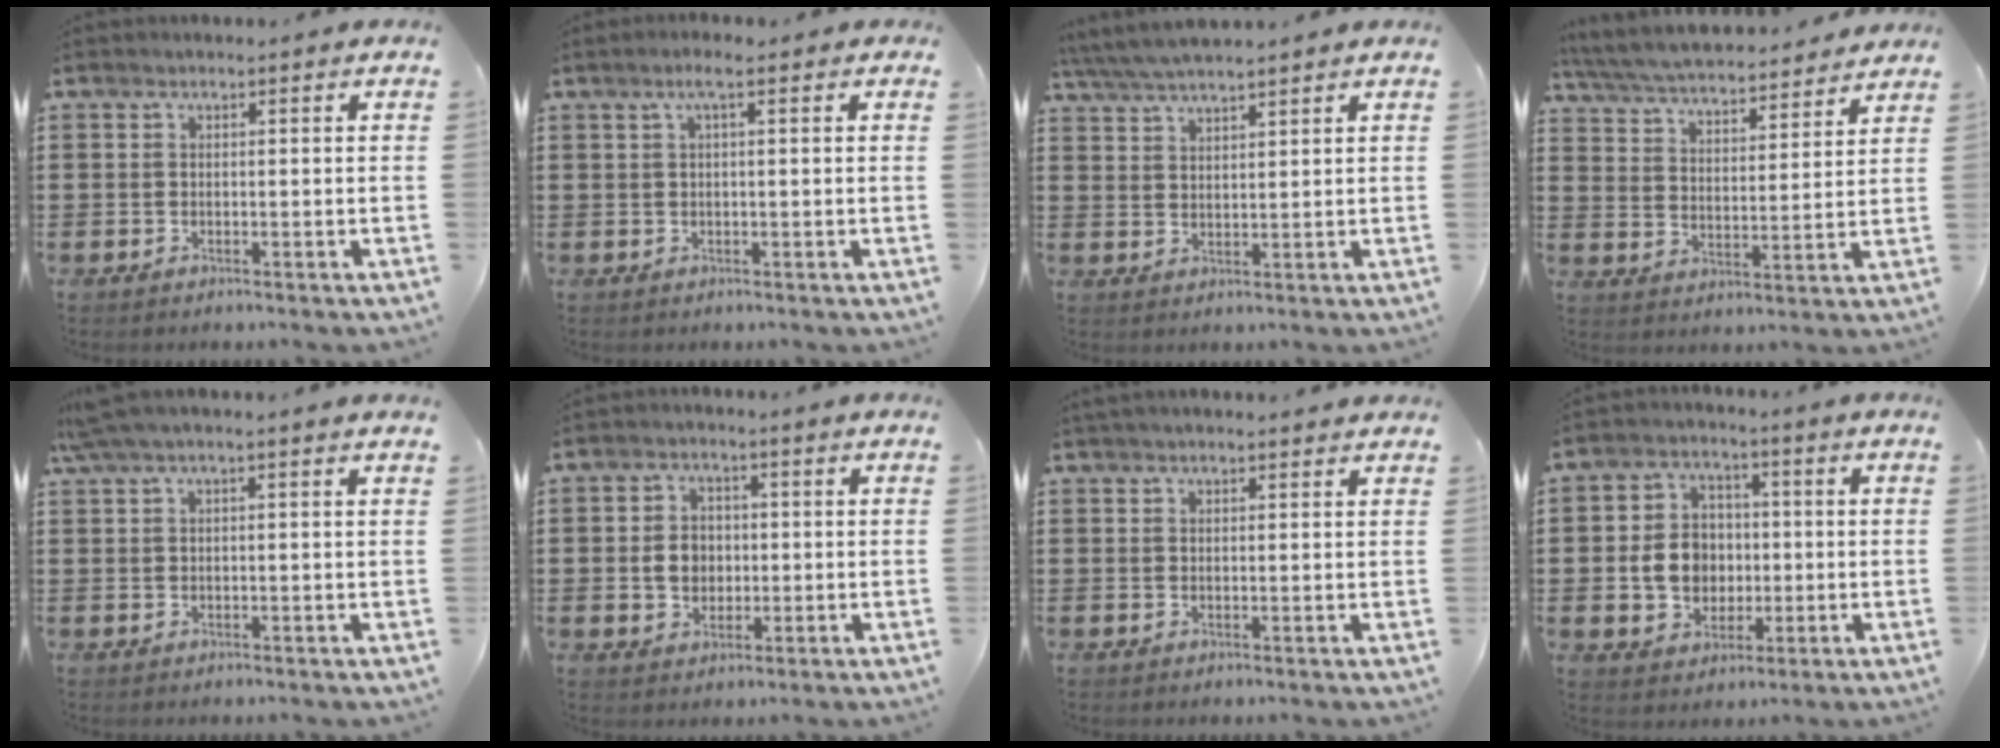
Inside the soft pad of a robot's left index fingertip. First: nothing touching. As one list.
[{"total": 2.4, "force": [1.0, 0.3, 2.2], "torque": [-0.045, 0.005, 0.015]}, {"total": 4.0, "force": [3.7, 0.1, 1.4], "torque": [-0.039, -0.010, 0.067]}, {"total": 5.6, "force": [5.5, 0.1, 1.1], "torque": [-0.050, -0.035, 0.092]}, {"total": 2.4, "force": [1.4, 0.0, 1.9], "torque": [-0.049, -0.003, 0.022]}, {"total": 4.4, "force": [-0.3, 3.6, 2.5], "torque": [-0.051, 0.007, -0.010]}, {"total": 1.4, "force": [1.3, 0.2, 0.5], "torque": [-0.012, 0.002, 0.025]}, {"total": 7.2, "force": [-0.4, 6.2, 3.6], "torque": [-0.090, 0.011, -0.011]}]